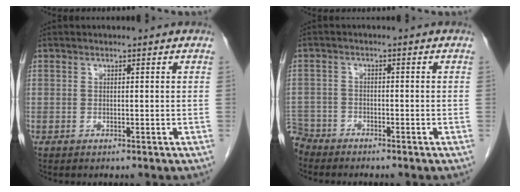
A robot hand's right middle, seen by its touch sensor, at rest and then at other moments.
{"total": 4.6, "force": [-4.3, 1.6, -0.3], "torque": [0.011, -0.007, -0.086]}